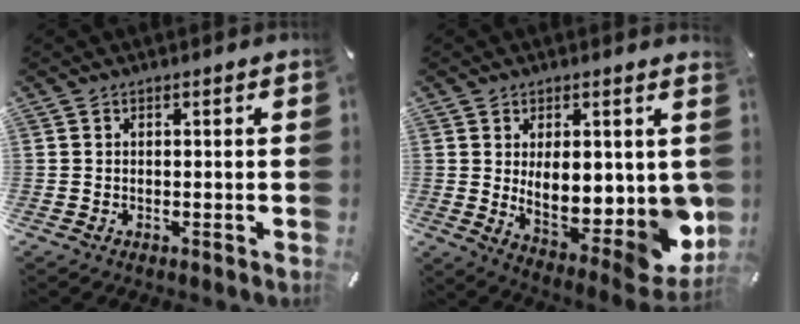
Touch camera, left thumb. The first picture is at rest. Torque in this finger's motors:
{"motor_torque": [0.46, 2.07, 1.56, -1.20, 0.23]}